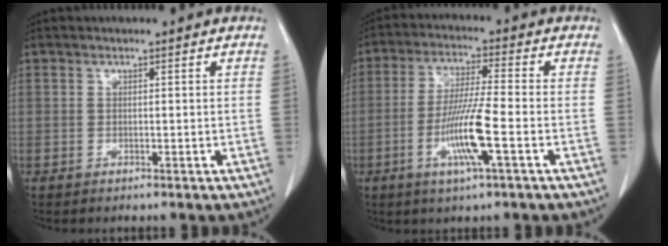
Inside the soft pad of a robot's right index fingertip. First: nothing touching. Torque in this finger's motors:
{"motor_torque": [1.39, -0.44, 0.58, 0.20]}